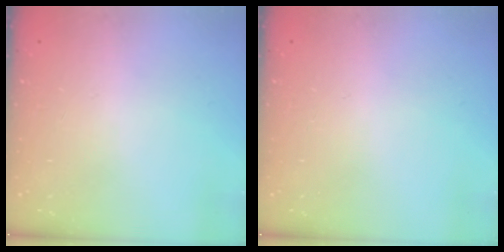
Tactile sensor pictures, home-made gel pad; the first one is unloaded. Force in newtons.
{"total": 0.0}